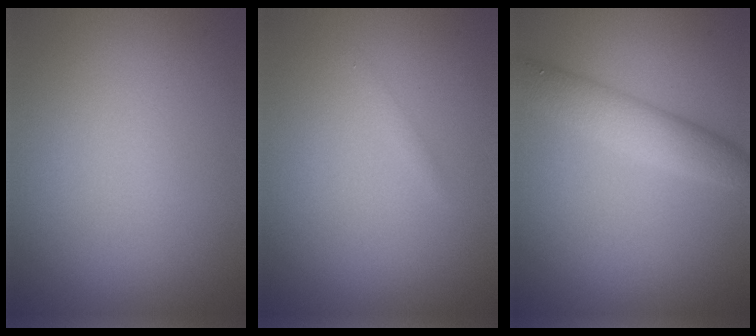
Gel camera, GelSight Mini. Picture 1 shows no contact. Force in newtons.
{"total": 1.1, "press": 1.1, "slide": 0.2}
{"total": 3.8, "press": 3.8, "slide": 0.1}